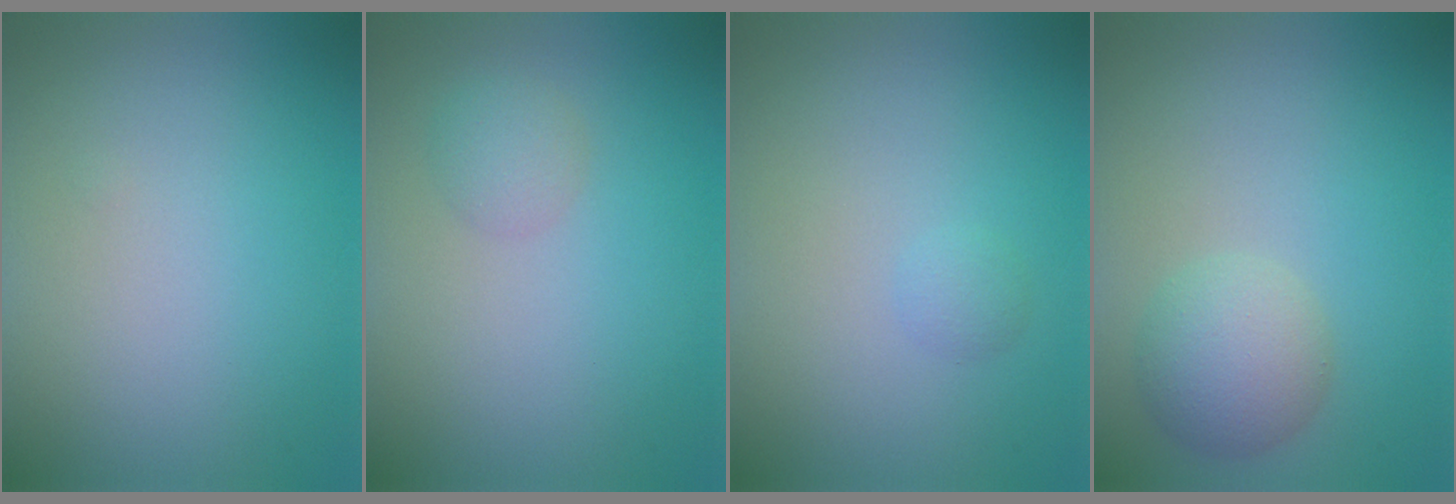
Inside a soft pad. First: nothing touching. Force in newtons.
{"total": 1.5, "press": 1.5, "slide": 0.0}
{"total": 0.8, "press": 0.8, "slide": 0.0}
{"total": 2.8, "press": 2.8, "slide": 0.3}